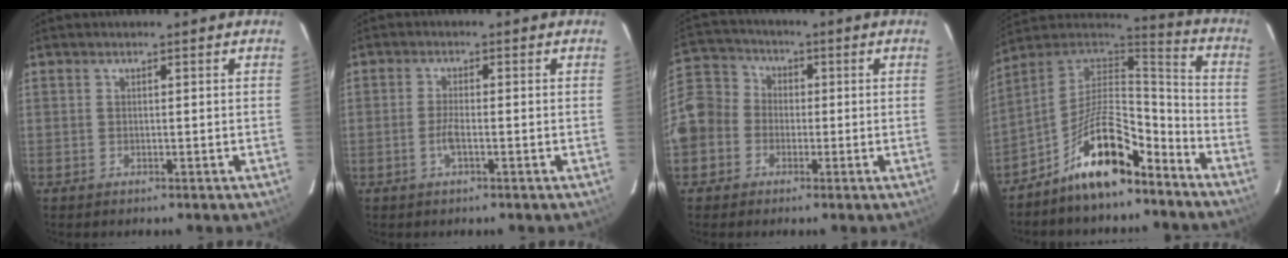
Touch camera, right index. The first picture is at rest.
{"total": 2.3, "force": [-0.9, 0.4, 2.1], "torque": [-0.044, 0.002, -0.018]}
{"total": 13.4, "force": [-4.0, 11.8, 4.8], "torque": [-0.117, 0.051, -0.076]}
{"total": 15.3, "force": [-9.5, 5.7, 10.5], "torque": [-0.202, 0.025, -0.169]}